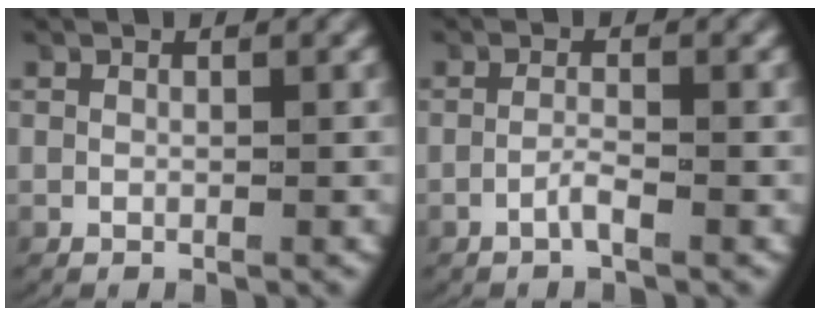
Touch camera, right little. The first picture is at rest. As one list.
[{"total": 1.3, "force": [-1.0, 0.1, 0.8], "torque": [-0.022, -0.003, -0.020]}]